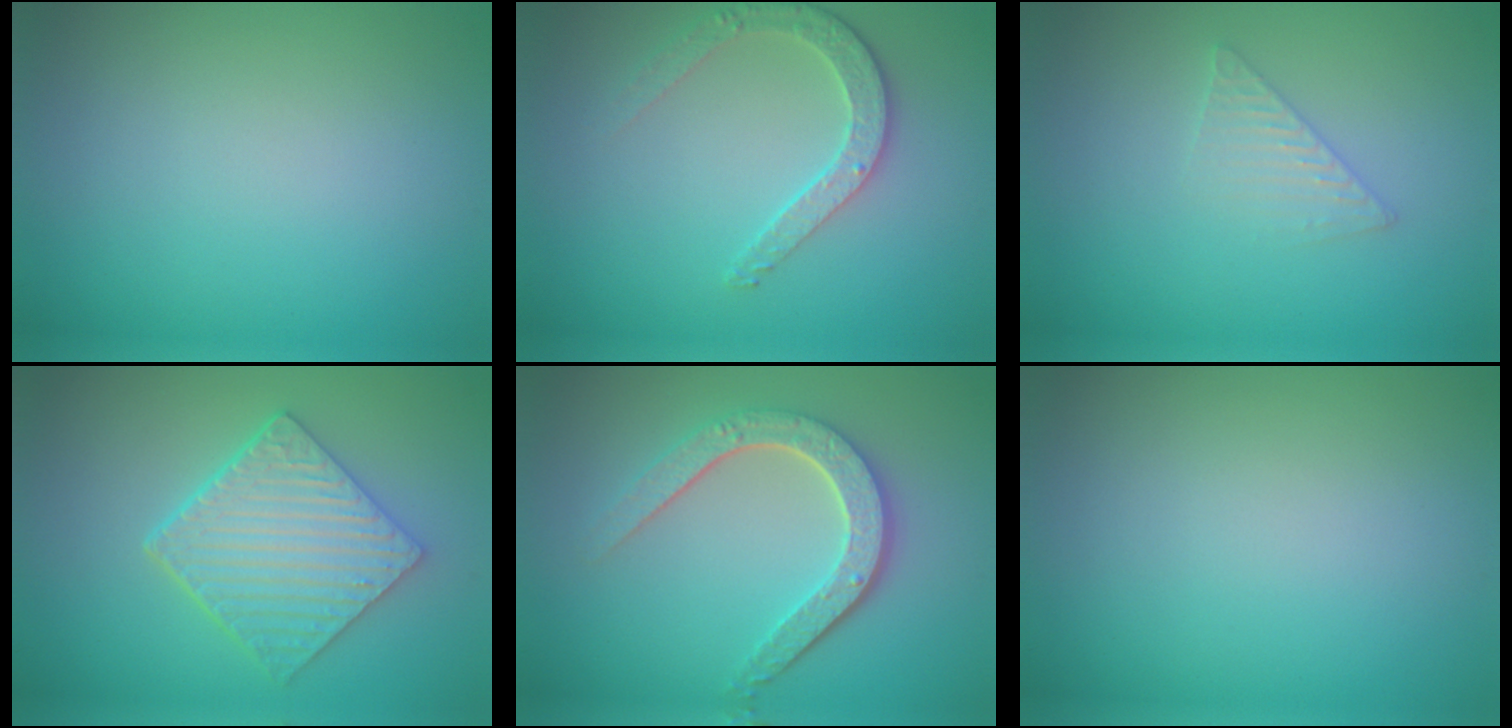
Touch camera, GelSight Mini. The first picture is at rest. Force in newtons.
{"total": 2.8, "press": 2.5, "slide": 1.2}
{"total": 1.6, "press": 1.6, "slide": 0.1}
{"total": 5.4, "press": 4.5, "slide": 3.1}
{"total": 4.7, "press": 3.6, "slide": 3.0}
{"total": 0.0}